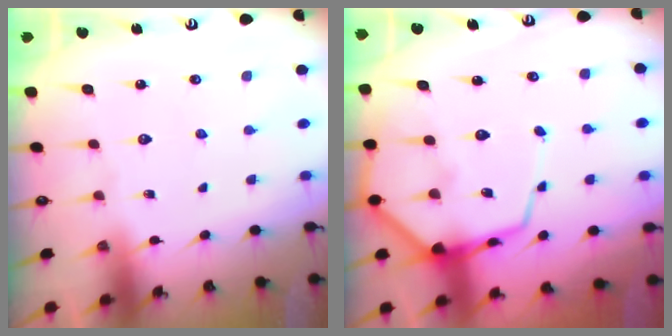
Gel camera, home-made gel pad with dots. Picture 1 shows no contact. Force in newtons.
{"total": 12.2, "press": 12.2, "slide": 1.1}